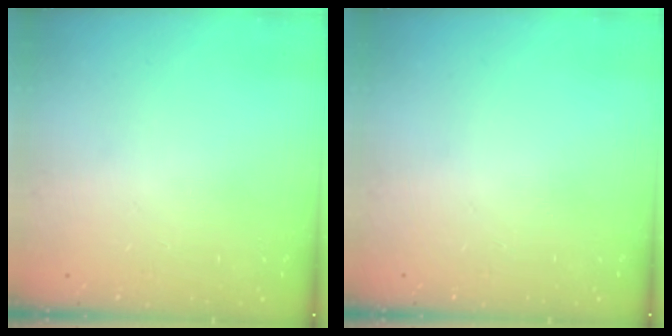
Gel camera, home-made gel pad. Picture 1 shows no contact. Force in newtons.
{"total": 0.0}